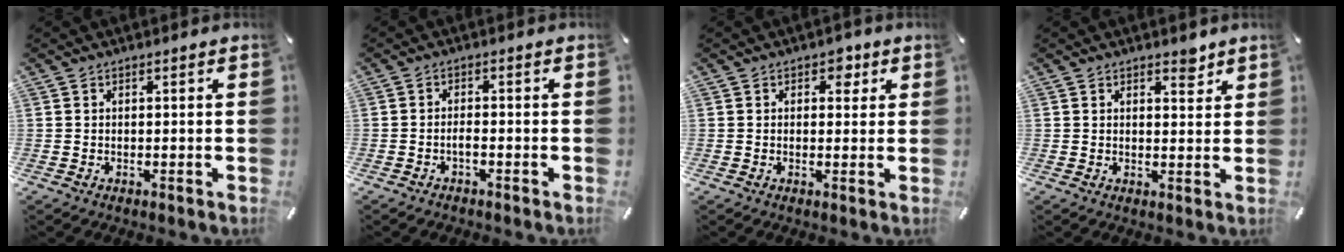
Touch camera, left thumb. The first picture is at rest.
{"total": 1.9, "force": [-1.2, 0.6, 1.3], "torque": [-0.025, 0.003, -0.021]}
{"total": 3.4, "force": [1.5, 2.4, 2.0], "torque": [-0.004, -0.008, 0.016]}
{"total": 3.4, "force": [2.5, 1.8, 1.5], "torque": [-0.002, -0.018, 0.038]}